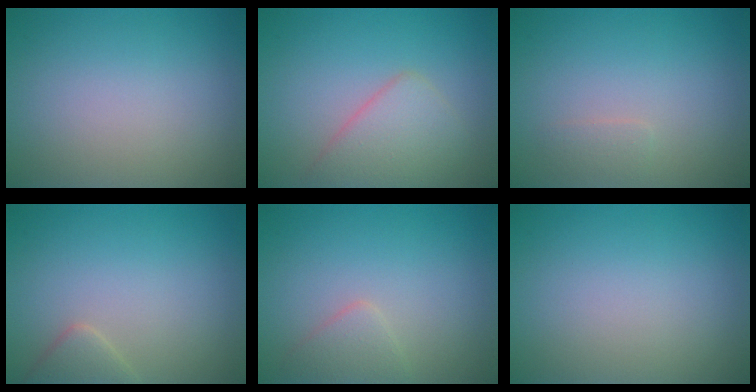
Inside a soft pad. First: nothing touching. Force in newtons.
{"total": 3.6, "press": 3.6, "slide": 0.3}
{"total": 0.8, "press": 0.8, "slide": 0.0}
{"total": 1.8, "press": 1.8, "slide": 0.2}
{"total": 1.7, "press": 1.7, "slide": 0.1}
{"total": 0.0}